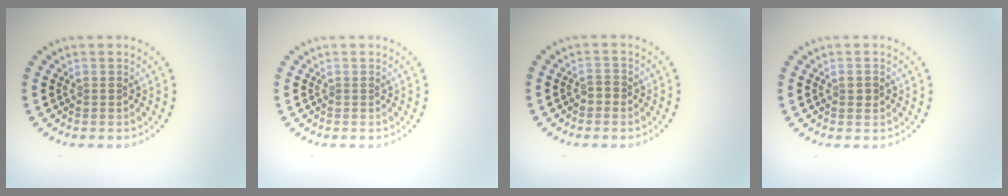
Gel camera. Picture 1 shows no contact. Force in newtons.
{"total": 0.0}
{"total": 1.0, "press": 0.9, "slide": 0.3}
{"total": 1.1, "press": 1.1, "slide": 0.1}